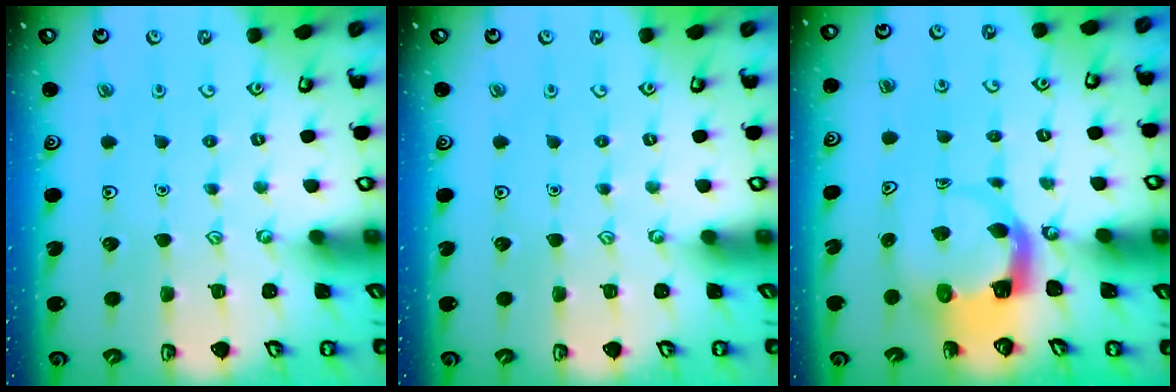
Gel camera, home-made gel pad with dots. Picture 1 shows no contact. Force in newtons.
{"total": 0.0}
{"total": 4.8, "press": 4.7, "slide": 0.4}